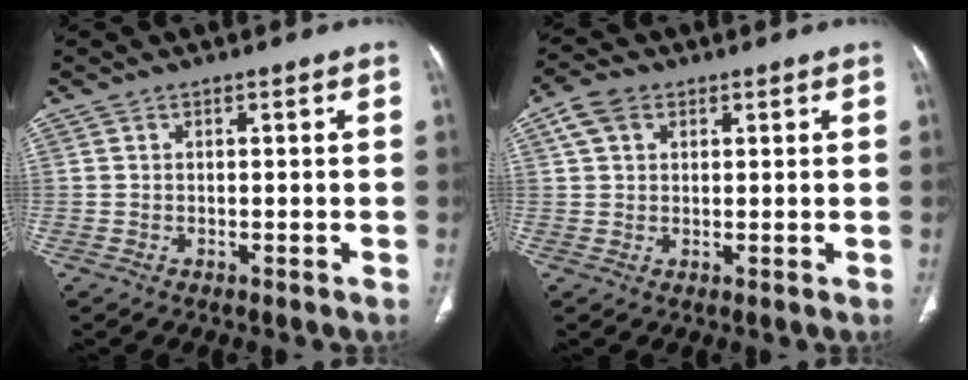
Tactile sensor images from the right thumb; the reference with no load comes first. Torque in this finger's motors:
{"motor_torque": [-0.01, 0.01, 0.29, -0.29, 0.01]}